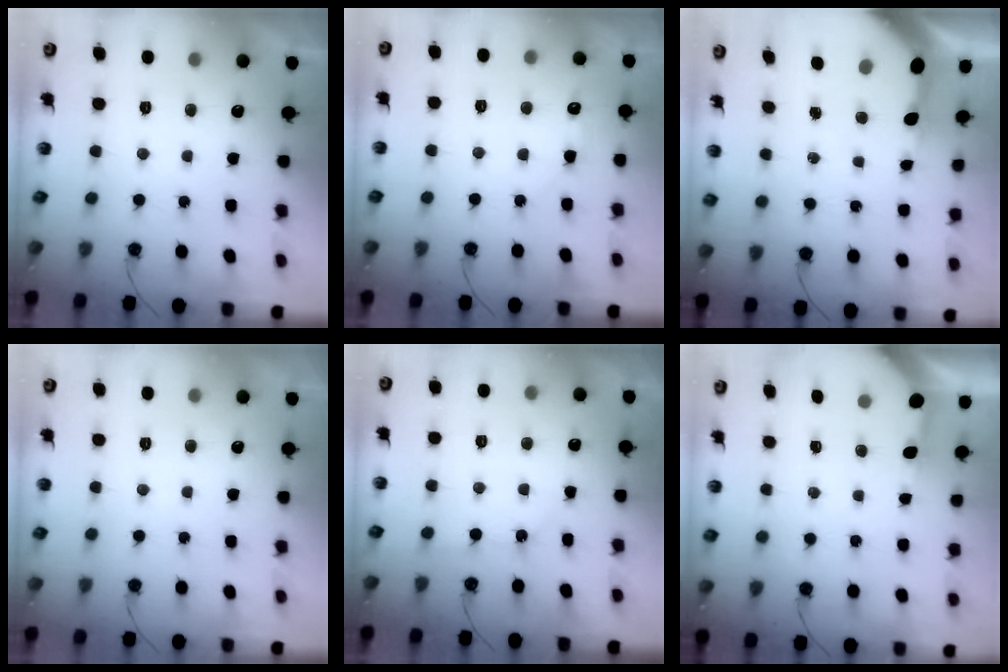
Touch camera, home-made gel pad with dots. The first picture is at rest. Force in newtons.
{"total": 5.5, "press": 5.4, "slide": 0.7}
{"total": 9.1, "press": 9.1, "slide": 1.0}
{"total": 0.0}
{"total": 4.3, "press": 4.2, "slide": 0.5}
{"total": 3.4, "press": 3.4, "slide": 0.5}